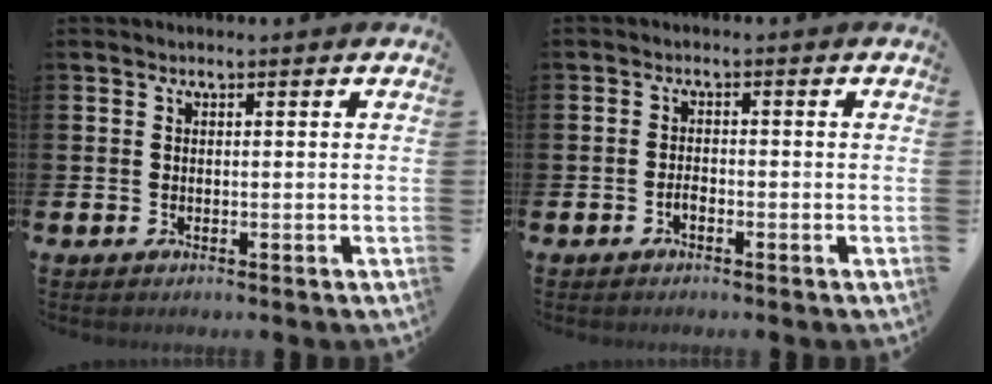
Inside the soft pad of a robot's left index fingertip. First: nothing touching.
{"total": 1.2, "force": [-0.8, 0.5, 0.7], "torque": [-0.015, 0.000, -0.016]}